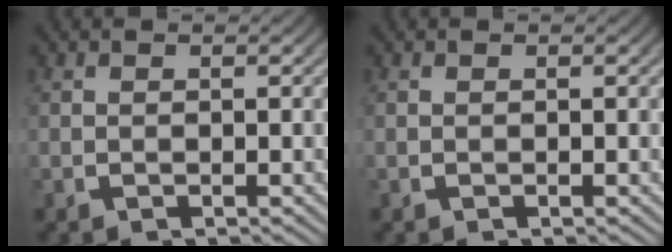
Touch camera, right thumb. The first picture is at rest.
{"total": 0.0}